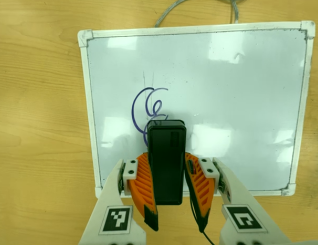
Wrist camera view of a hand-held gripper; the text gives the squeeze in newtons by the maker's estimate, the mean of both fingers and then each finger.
{"total": 7.0, "left": 5.4, "right": 8.6}